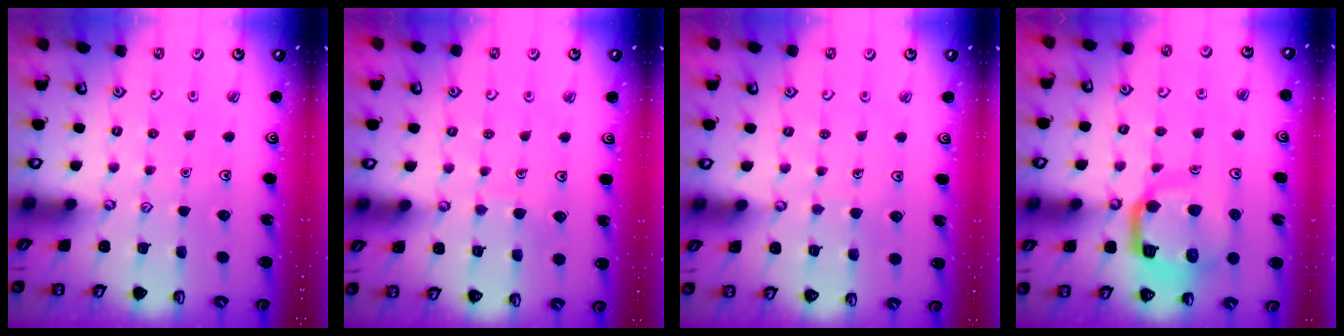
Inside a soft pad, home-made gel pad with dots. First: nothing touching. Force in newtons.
{"total": 3.5, "press": 3.5, "slide": 0.2}
{"total": 2.6, "press": 2.6, "slide": 0.2}
{"total": 13.2, "press": 13.1, "slide": 1.7}